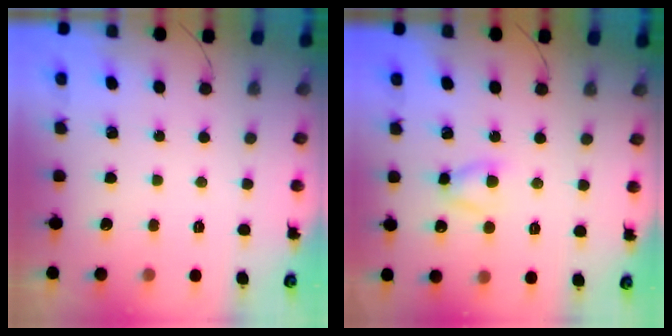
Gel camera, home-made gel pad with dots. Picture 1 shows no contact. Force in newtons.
{"total": 4.1, "press": 4.1, "slide": 0.6}